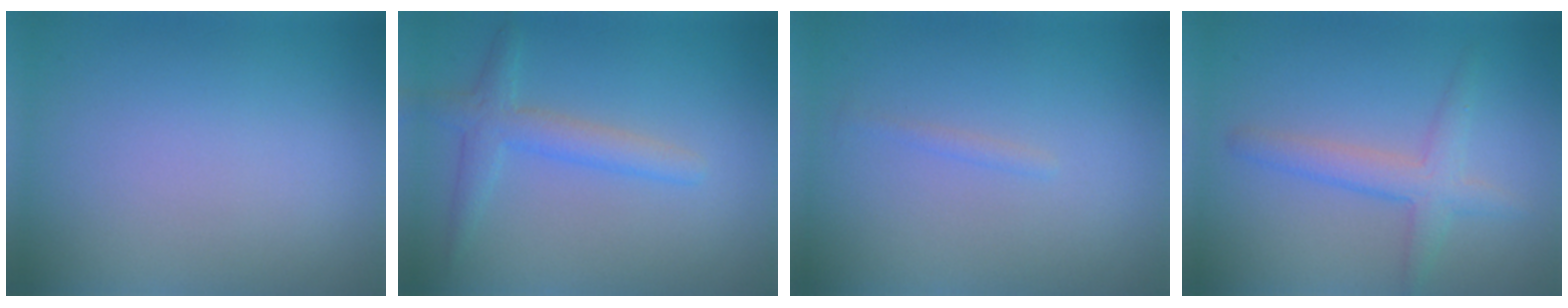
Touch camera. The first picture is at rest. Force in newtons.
{"total": 2.8, "press": 2.7, "slide": 0.2}
{"total": 0.6, "press": 0.6, "slide": 0.0}
{"total": 2.8, "press": 2.8, "slide": 0.2}